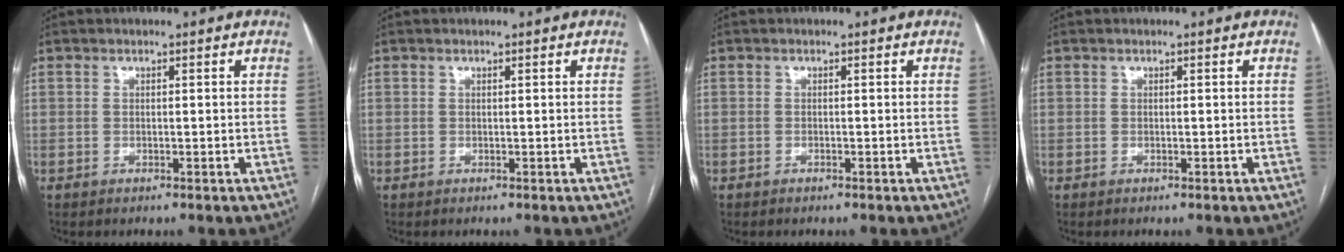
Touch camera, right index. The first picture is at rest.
{"total": 0.0}
{"total": 0.0}
{"total": 0.0}